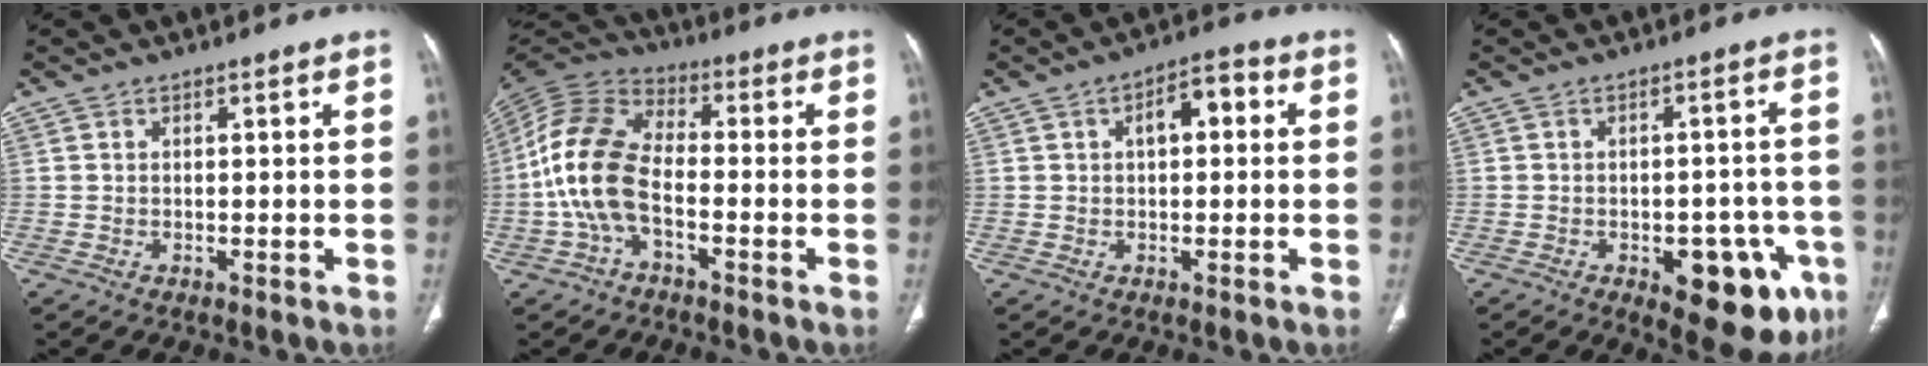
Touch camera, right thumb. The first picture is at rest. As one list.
[{"total": 13.3, "force": [-2.9, 7.4, 10.7], "torque": [-0.226, 0.035, -0.065]}, {"total": 5.9, "force": [1.2, 3.1, 4.9], "torque": [-0.062, 0.022, 0.010]}, {"total": 14.7, "force": [-6.2, 7.1, 11.2], "torque": [-0.097, 0.024, -0.066]}]